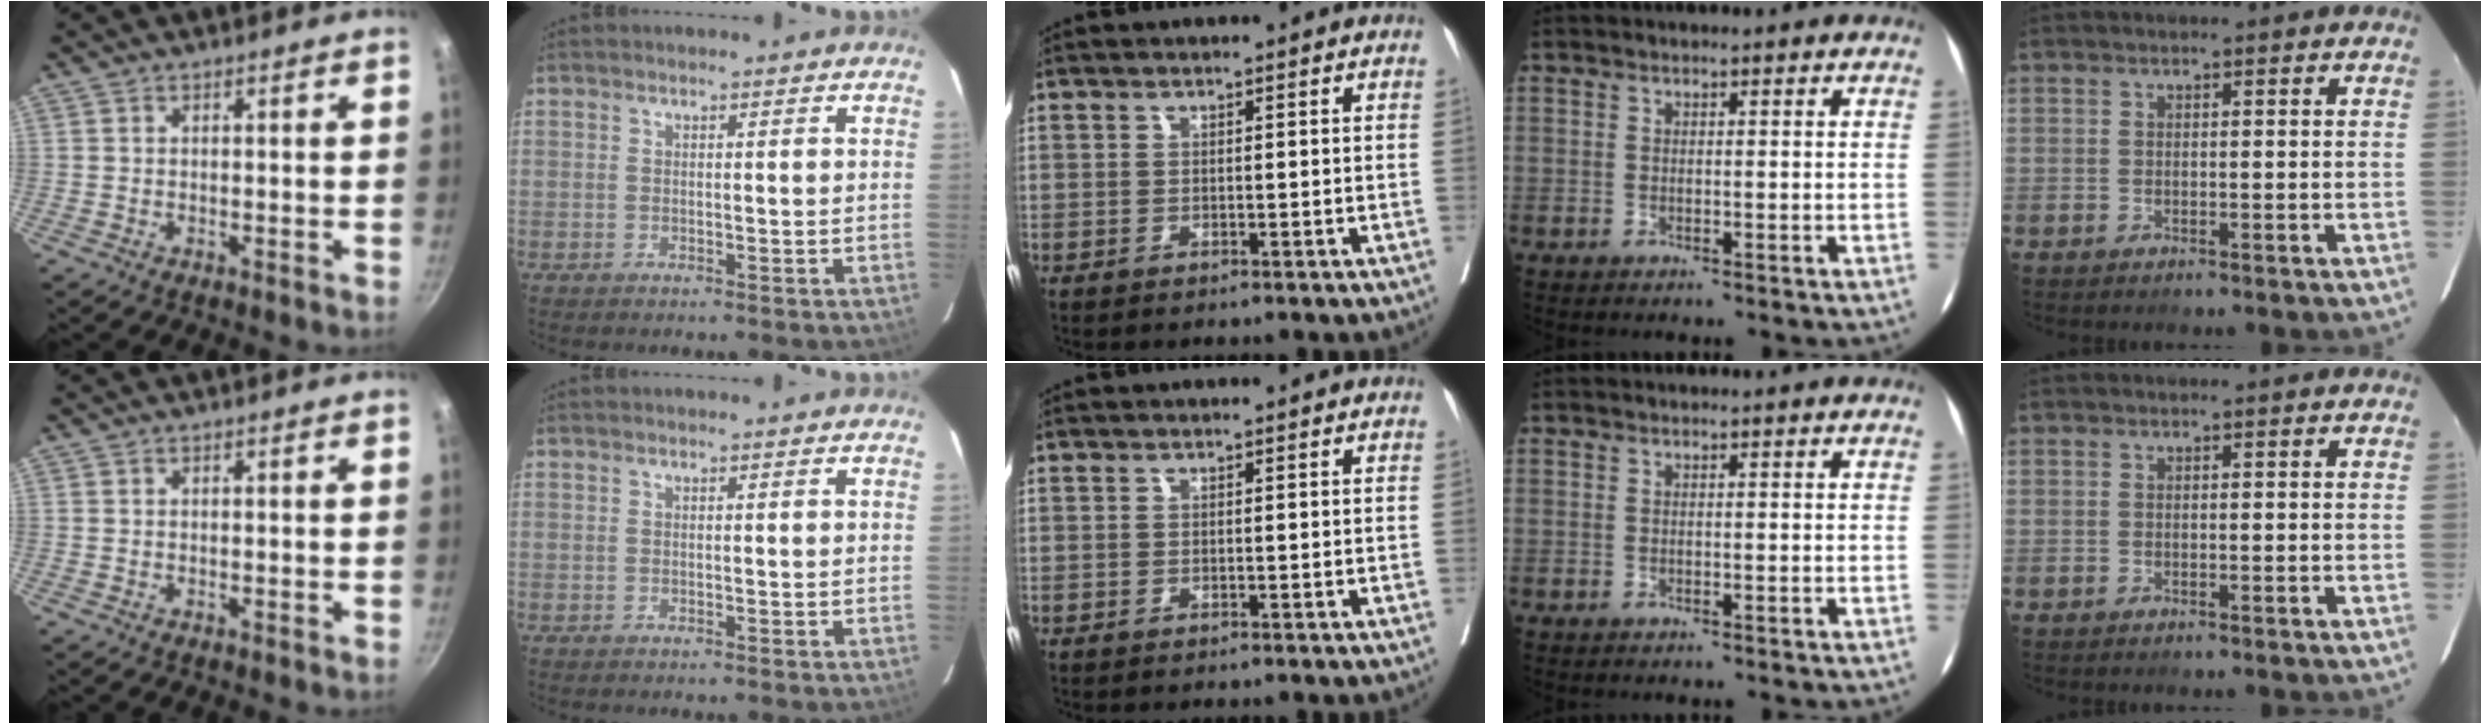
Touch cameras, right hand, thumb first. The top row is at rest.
{}